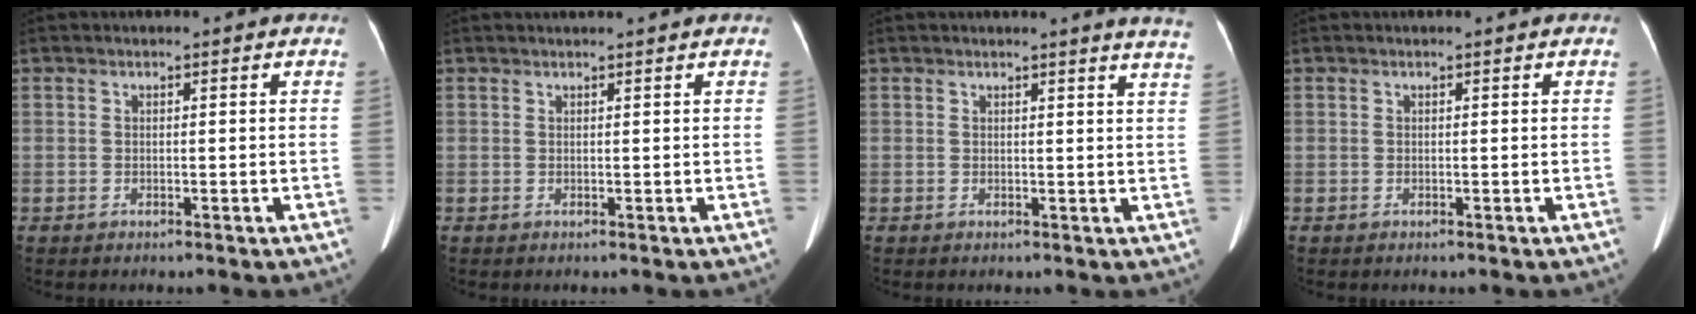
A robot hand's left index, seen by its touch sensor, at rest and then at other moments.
{"total": 1.7, "force": [1.6, -0.4, 0.6], "torque": [-0.010, 0.014, 0.027]}
{"total": 5.7, "force": [5.3, -0.8, 2.1], "torque": [-0.021, -0.029, 0.032]}
{"total": 0.0}